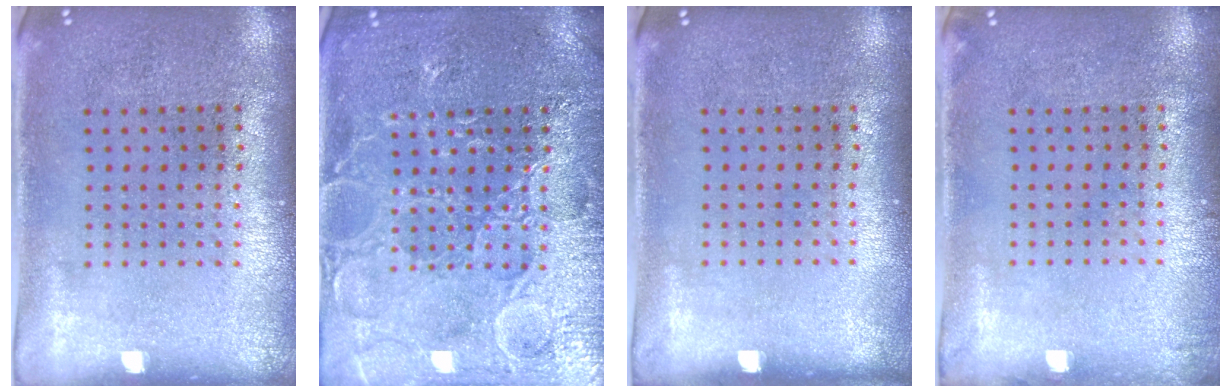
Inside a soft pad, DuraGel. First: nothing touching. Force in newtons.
{"total": 6.2, "press": 6.1, "slide": 0.7}
{"total": 0.0}
{"total": 0.6, "press": 0.6, "slide": 0.1}